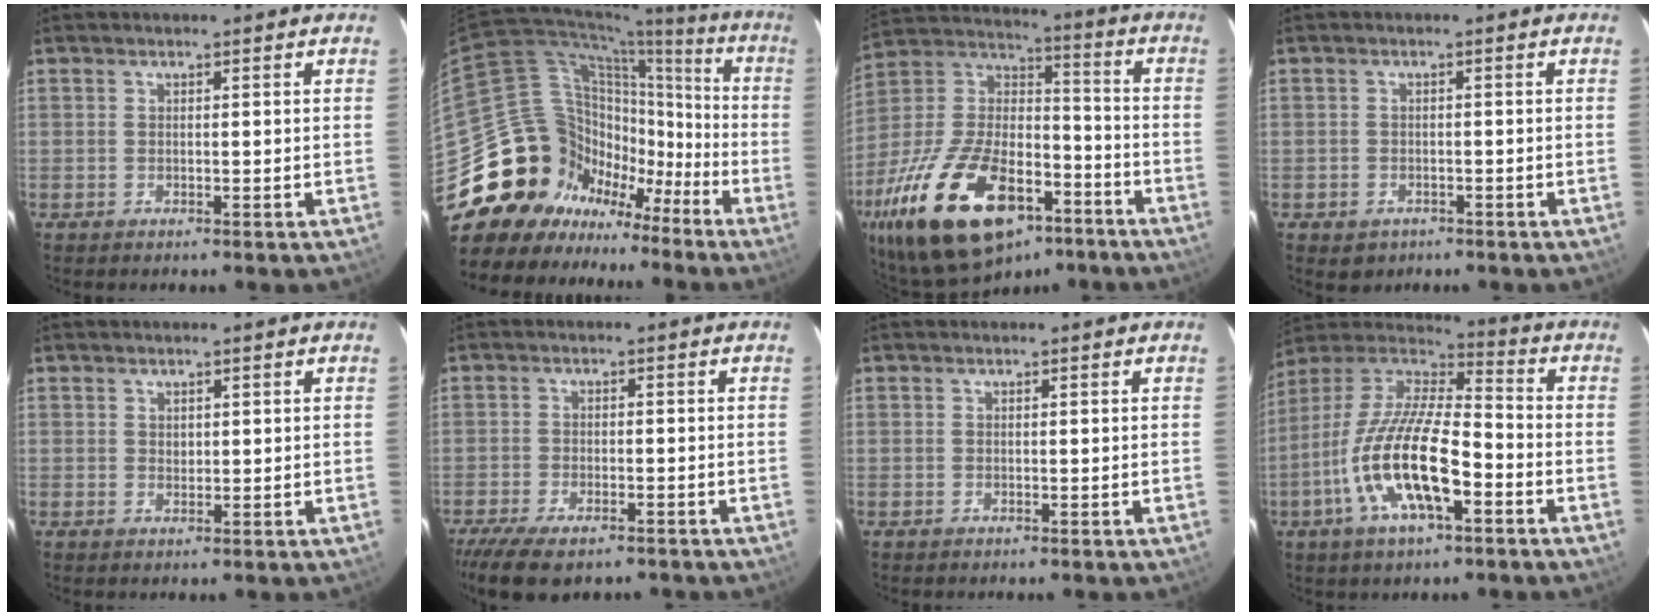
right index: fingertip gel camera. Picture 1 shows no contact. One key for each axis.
{"total": 23.7, "fx": -12.8, "fy": 18.6, "fz": 7.3, "tx": -0.151, "ty": 0.075, "tz": -0.193}
{"total": 29.4, "fx": -17.0, "fy": 14.0, "fz": 19.6, "tx": -0.388, "ty": -0.006, "tz": -0.273}
{"total": 3.3, "fx": -1.7, "fy": 2.7, "fz": 1.0, "tx": -0.027, "ty": 0.001, "tz": -0.017}
{"total": 1.1, "fx": 0.6, "fy": 0.9, "fz": 0.2, "tx": 0.000, "ty": 0.003, "tz": 0.011}
{"total": 10.9, "fx": -8.3, "fy": 4.1, "fz": 5.9, "tx": -0.142, "ty": -0.033, "tz": -0.139}
{"total": 0.0}
{"total": 18.4, "fx": -7.1, "fy": 6.0, "fz": 16.0, "tx": -0.320, "ty": -0.018, "tz": -0.137}